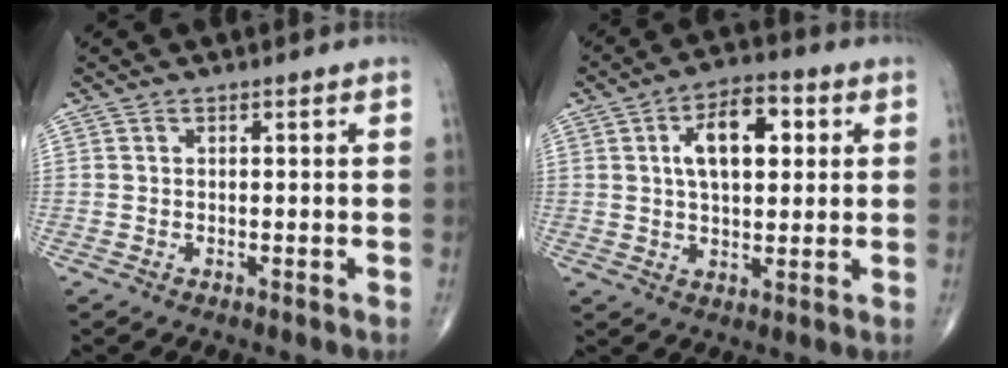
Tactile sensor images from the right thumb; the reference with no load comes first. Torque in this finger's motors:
{"motor_torque": [0.28, 2.28, 1.27, 0.45, 0.10]}